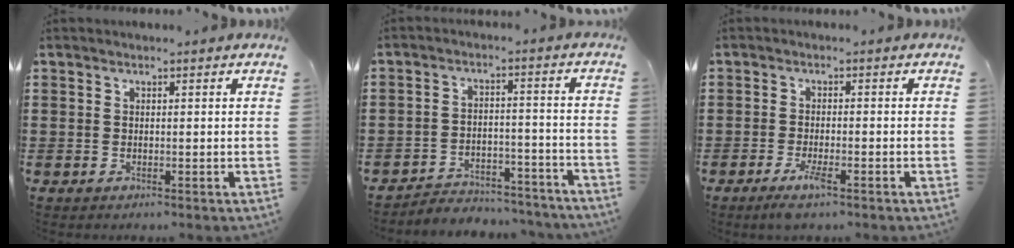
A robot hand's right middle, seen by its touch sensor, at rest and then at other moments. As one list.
[{"total": 4.7, "force": [-4.6, 0.8, 0.3], "torque": [-0.008, 0.011, -0.098]}, {"total": 3.2, "force": [-1.8, 0.4, 2.6], "torque": [-0.055, -0.007, -0.035]}]